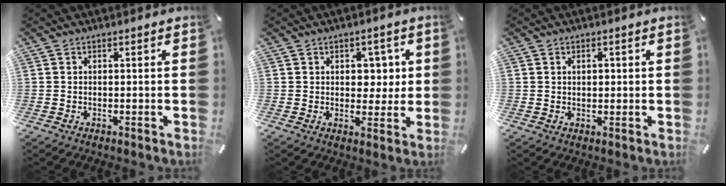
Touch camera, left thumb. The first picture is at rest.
{"total": 5.5, "force": [1.4, 4.3, 3.1], "torque": [-0.032, -0.004, 0.018]}
{"total": 1.4, "force": [0.3, 1.1, 0.9], "torque": [-0.013, 0.003, 0.002]}